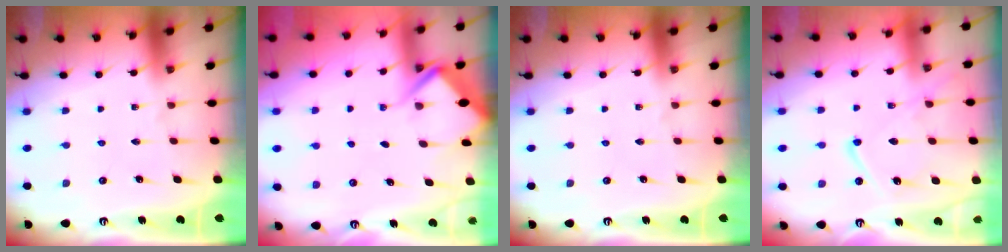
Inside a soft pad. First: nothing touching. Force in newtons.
{"total": 4.3, "press": 4.3, "slide": 0.6}
{"total": 0.0}
{"total": 13.1, "press": 13.0, "slide": 1.5}